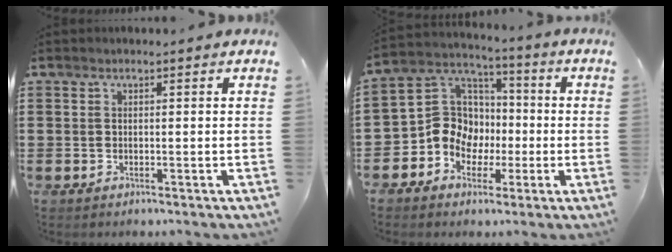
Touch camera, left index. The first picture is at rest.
{"total": 9.4, "force": [-2.2, 8.6, 3.0], "torque": [-0.105, 0.009, -0.044]}